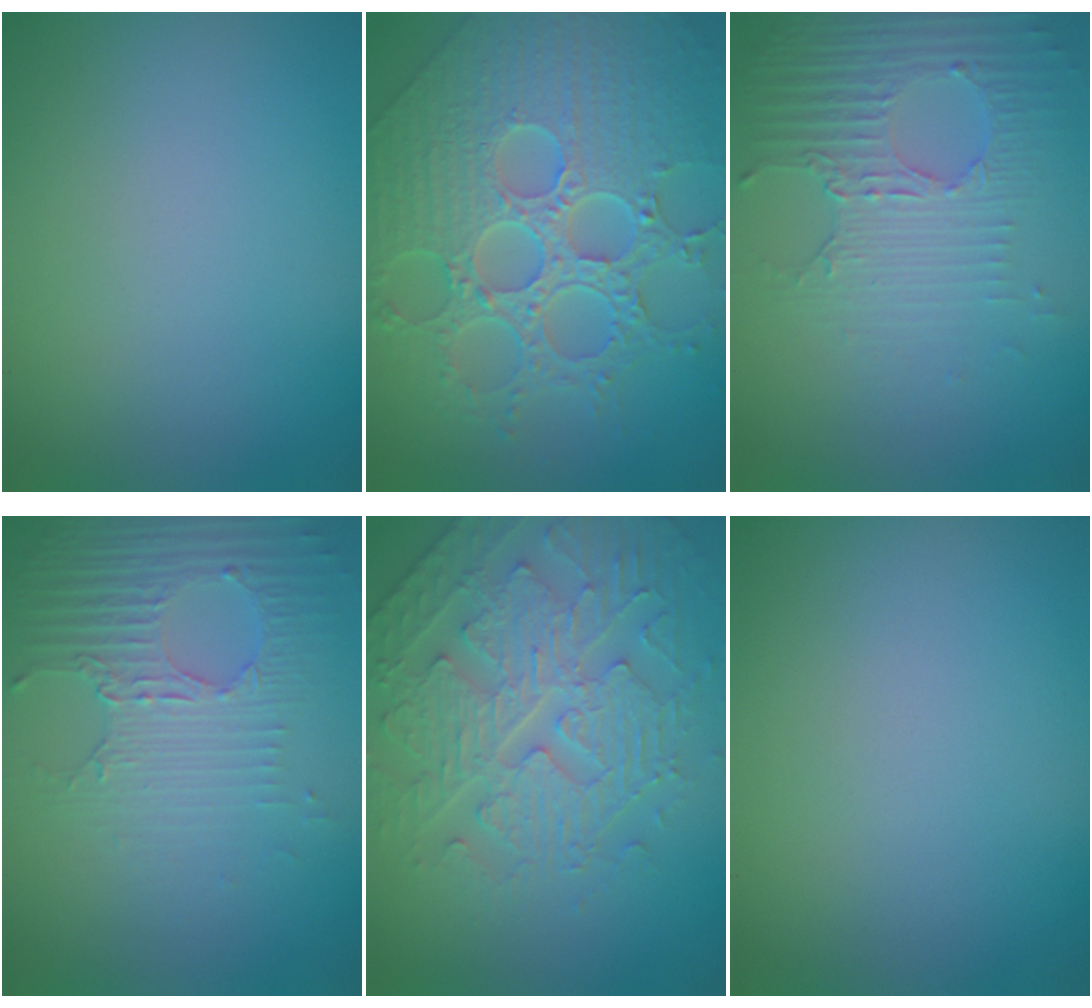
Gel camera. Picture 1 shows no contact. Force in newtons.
{"total": 9.8, "press": 7.2, "slide": 6.6}
{"total": 5.2, "press": 3.3, "slide": 4.1}
{"total": 5.2, "press": 3.3, "slide": 4.1}
{"total": 5.0, "press": 4.9, "slide": 0.8}
{"total": 0.0}